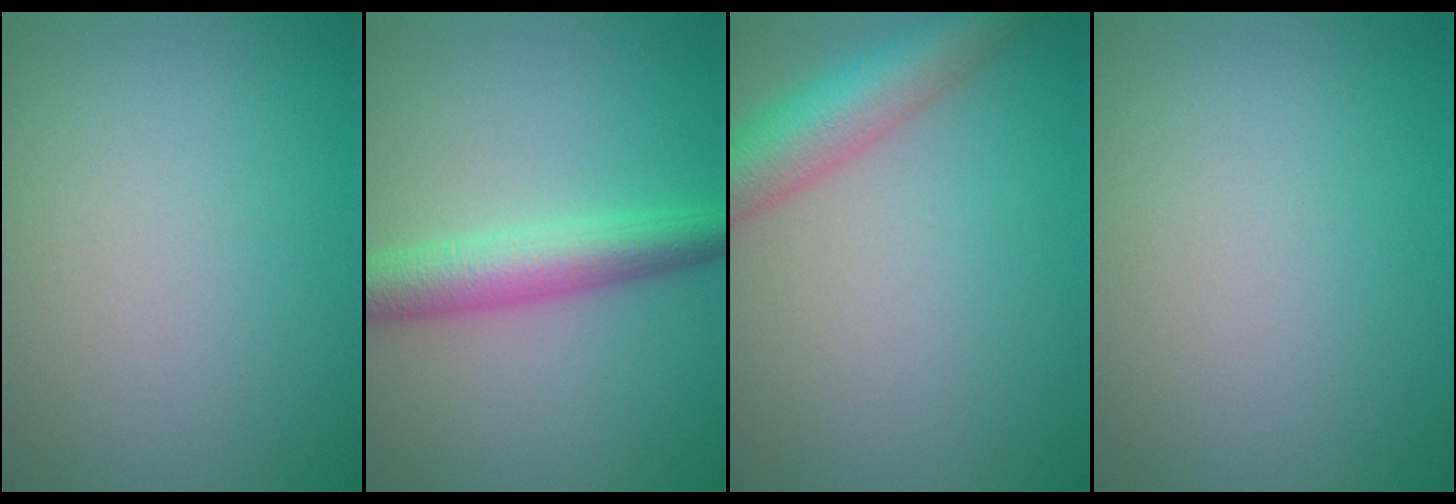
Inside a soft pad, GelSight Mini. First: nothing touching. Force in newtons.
{"total": 5.0, "press": 5.0, "slide": 0.1}
{"total": 6.1, "press": 6.1, "slide": 0.5}
{"total": 0.0}